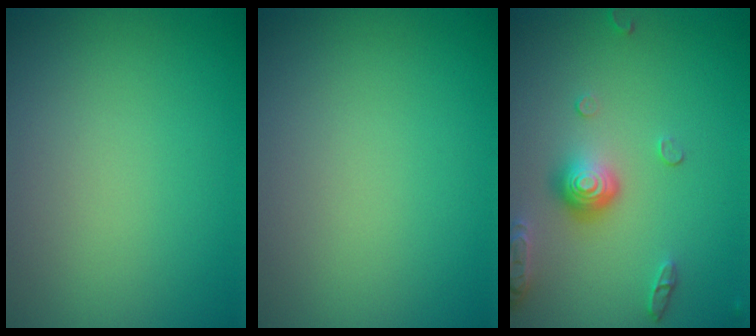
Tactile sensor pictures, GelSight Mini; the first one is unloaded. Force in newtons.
{"total": 0.0}
{"total": 3.8, "press": 2.9, "slide": 2.4}